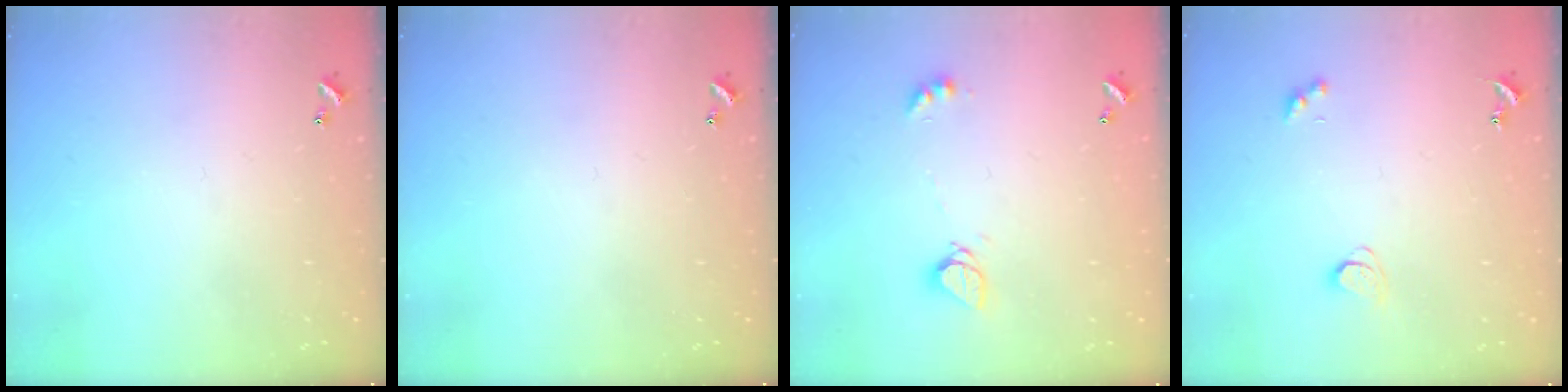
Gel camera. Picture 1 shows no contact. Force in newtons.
{"total": 0.0}
{"total": 4.9, "press": 4.9, "slide": 0.2}
{"total": 1.7, "press": 1.7, "slide": 0.3}